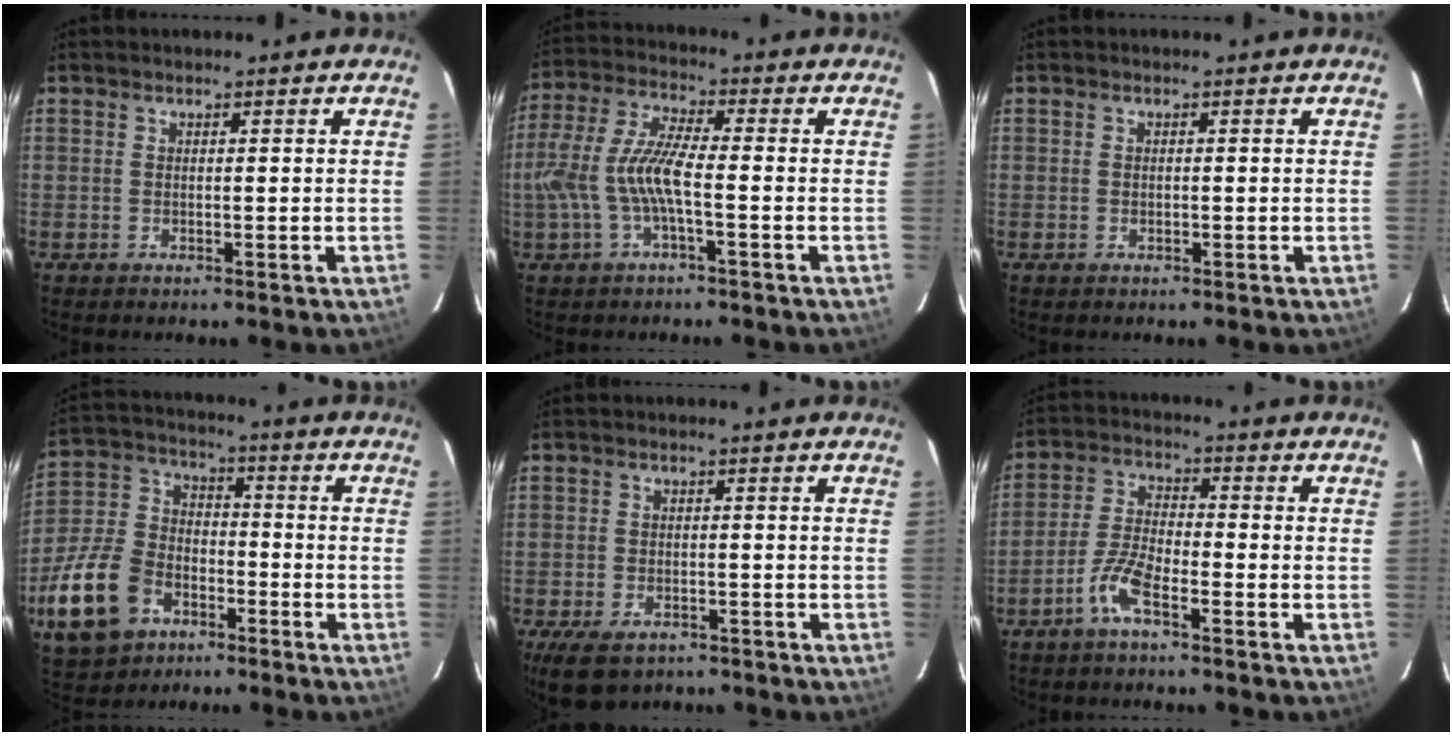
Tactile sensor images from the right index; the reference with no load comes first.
{"total": 9.9, "force": [-2.5, 1.8, 9.4], "torque": [-0.206, 0.002, -0.042]}
{"total": 0.6, "force": [-0.2, 0.3, 0.5], "torque": [-0.008, 0.002, -0.004]}
{"total": 17.5, "force": [-8.9, 11.8, 9.5], "torque": [-0.238, 0.015, -0.151]}
{"total": 8.3, "force": [-5.6, 4.4, 4.3], "torque": [-0.100, -0.015, -0.090]}
{"total": 6.3, "force": [-4.1, 1.5, 4.6], "torque": [-0.104, 0.007, -0.085]}